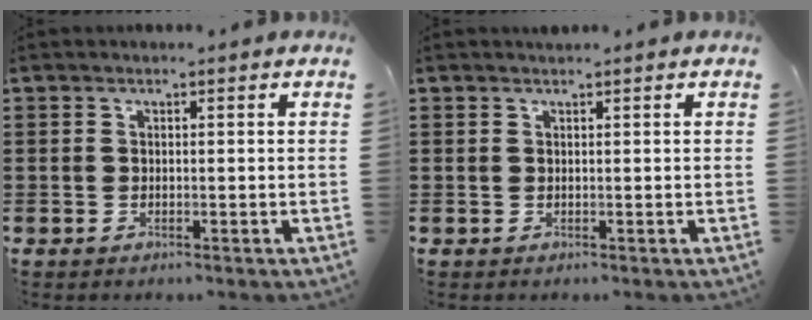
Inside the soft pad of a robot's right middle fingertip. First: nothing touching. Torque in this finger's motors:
{"motor_torque": [-0.05, -0.05, 0.00, 0.00]}